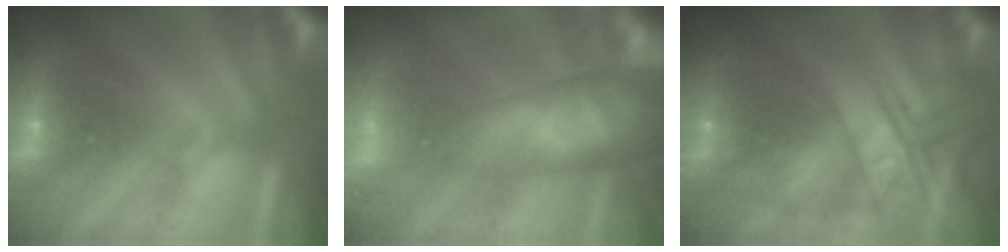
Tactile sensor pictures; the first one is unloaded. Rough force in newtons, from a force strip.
{"total": 10.1}
{"total": 2.1}